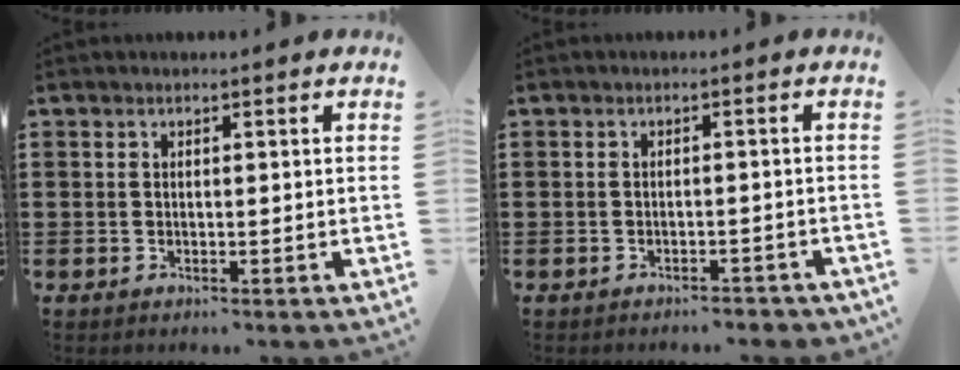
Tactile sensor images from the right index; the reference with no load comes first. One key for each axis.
{"total": 1.5, "fx": -1.5, "fy": 0.1, "fz": 0.2, "tx": -0.010, "ty": -0.001, "tz": -0.032}